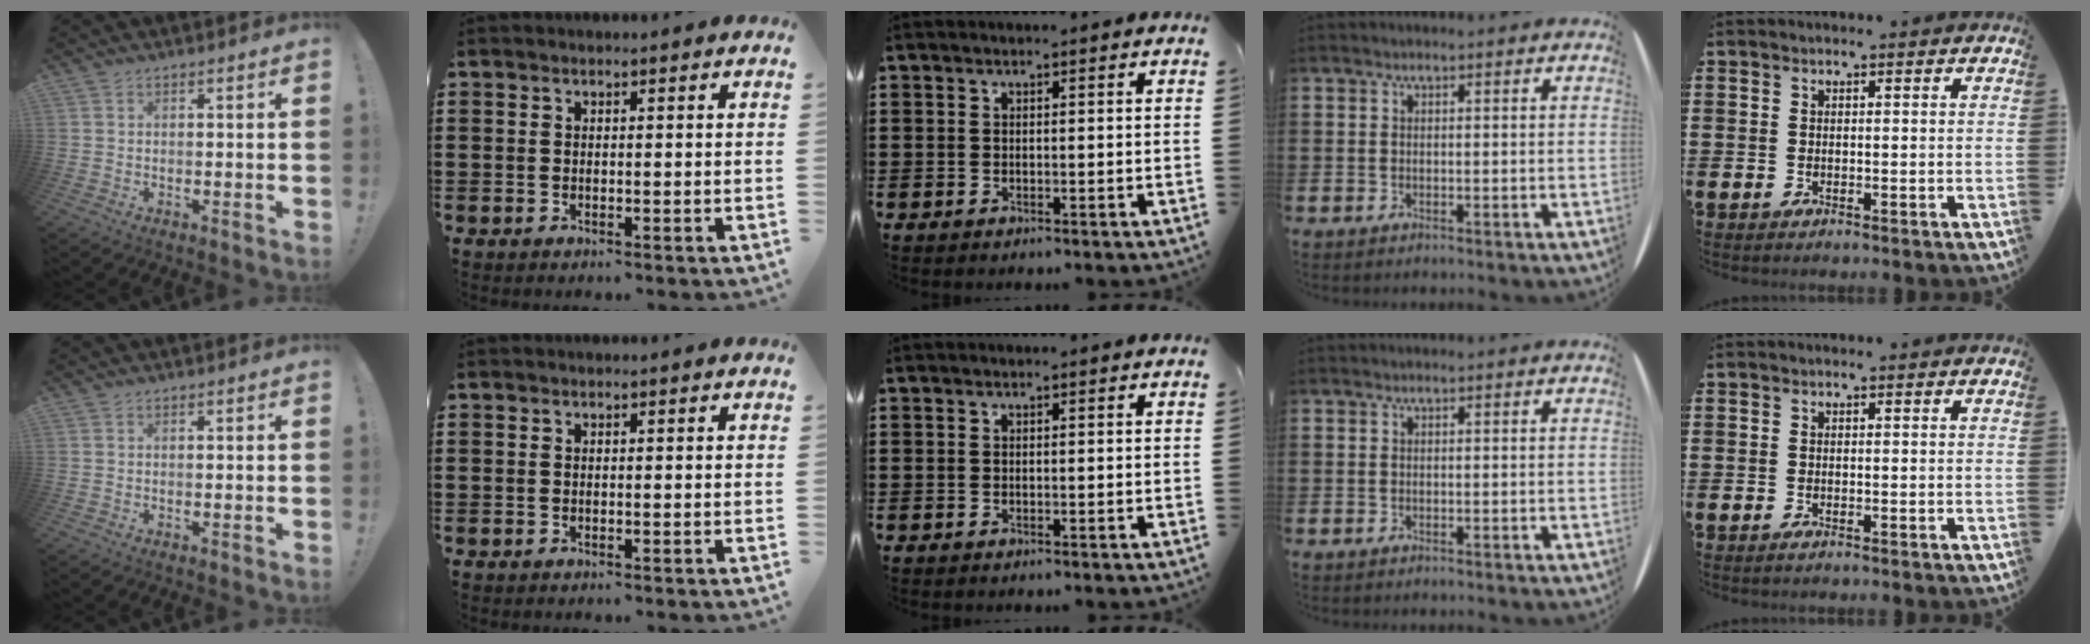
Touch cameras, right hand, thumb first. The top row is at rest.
{}